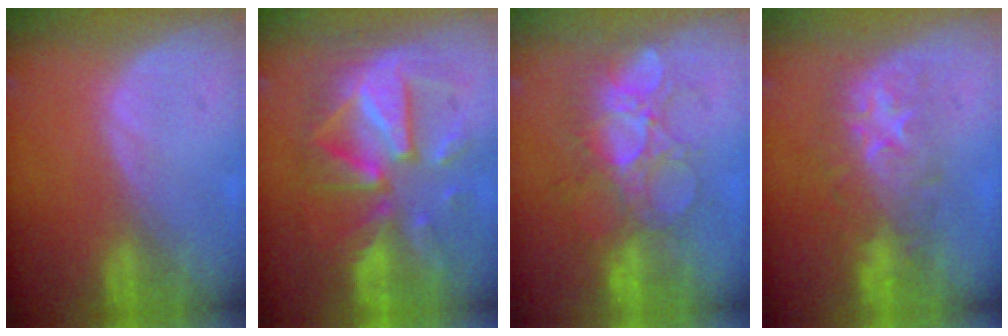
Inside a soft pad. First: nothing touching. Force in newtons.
{"total": 12.4, "press": 12.3, "slide": 1.1}
{"total": 8.7, "press": 8.4, "slide": 2.4}
{"total": 8.1, "press": 8.0, "slide": 1.1}